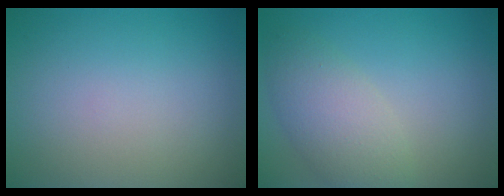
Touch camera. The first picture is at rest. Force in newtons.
{"total": 4.1, "press": 4.1, "slide": 0.3}